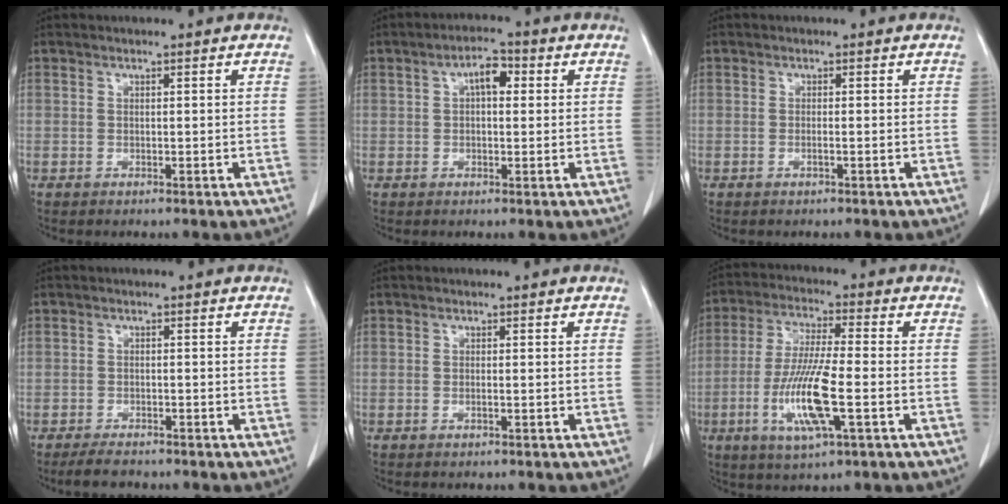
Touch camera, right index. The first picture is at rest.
{"total": 4.1, "force": [1.0, 1.9, 3.5], "torque": [-0.058, 0.016, 0.013]}
{"total": 0.6, "force": [-0.2, -0.1, 0.5], "torque": [-0.009, 0.002, -0.002]}
{"total": 2.9, "force": [-2.5, 1.2, 0.9], "torque": [-0.022, -0.002, -0.040]}
{"total": 0.0}
{"total": 11.7, "force": [-3.3, 1.0, 11.2], "torque": [-0.225, -0.014, -0.063]}